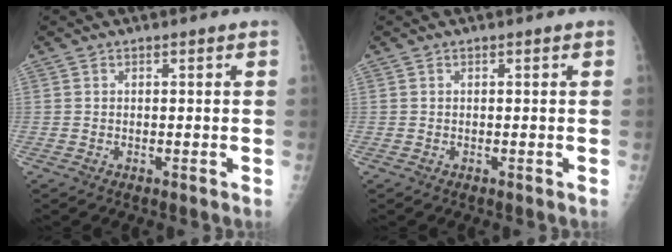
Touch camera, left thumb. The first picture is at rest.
{"total": 0.0}